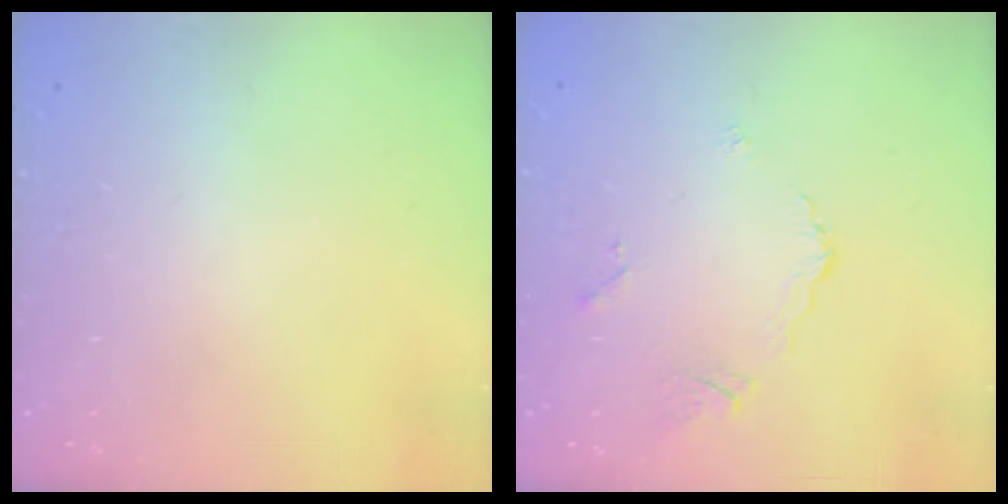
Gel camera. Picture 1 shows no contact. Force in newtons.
{"total": 3.6, "press": 3.5, "slide": 0.6}